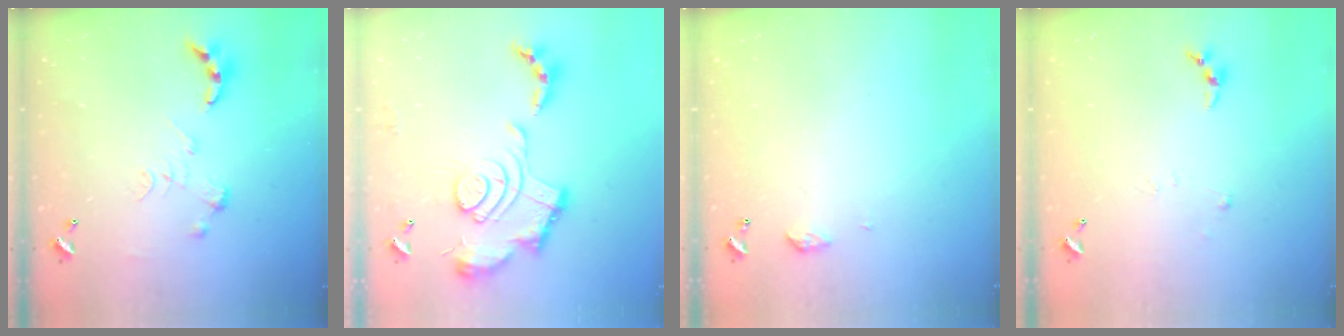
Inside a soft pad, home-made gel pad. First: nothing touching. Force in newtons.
{"total": 2.4, "press": 1.9, "slide": 1.5}
{"total": 4.6, "press": 4.5, "slide": 0.6}
{"total": 4.2, "press": 4.2, "slide": 0.5}